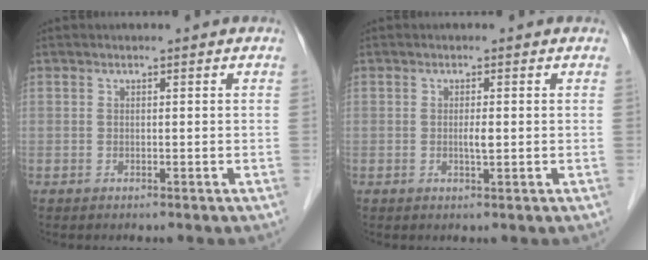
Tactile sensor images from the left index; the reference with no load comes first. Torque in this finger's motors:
{"motor_torque": [0.37, 0.28, 0.05, 0.02]}